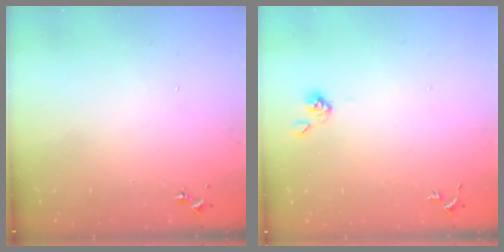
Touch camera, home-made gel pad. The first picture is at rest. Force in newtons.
{"total": 4.0, "press": 3.9, "slide": 0.8}